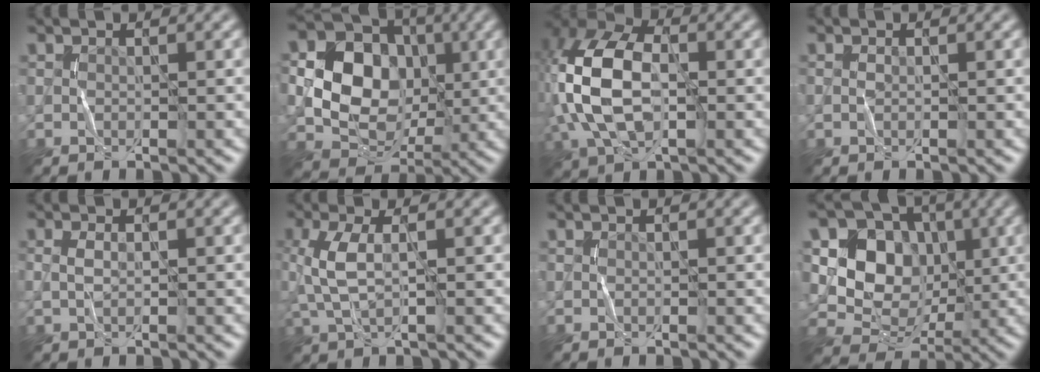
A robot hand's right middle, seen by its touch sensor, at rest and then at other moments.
{"total": 13.7, "force": [1.5, 11.7, 7.0], "torque": [-0.153, 0.029, 0.016]}
{"total": 10.5, "force": [-0.1, 6.2, 8.5], "torque": [-0.196, 0.018, -0.011]}
{"total": 0.5, "force": [0.0, 0.3, 0.4], "torque": [-0.010, 0.001, 0.000]}
{"total": 1.2, "force": [0.1, 0.5, 1.0], "torque": [-0.027, 0.002, 0.000]}
{"total": 3.8, "force": [0.4, 1.4, 3.5], "torque": [-0.095, 0.003, 0.008]}
{"total": 0.0}
{"total": 8.5, "force": [1.7, 7.1, 4.3], "torque": [-0.073, -0.006, 0.021]}